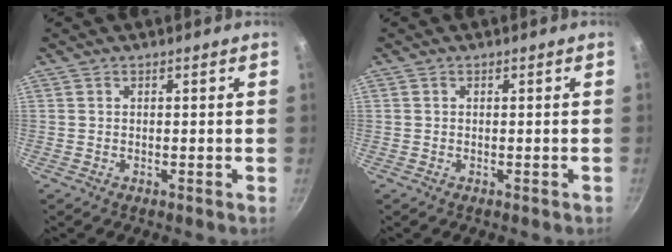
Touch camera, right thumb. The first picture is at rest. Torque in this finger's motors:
{"motor_torque": [0.29, -0.09, 0.17, -0.29, 0.04]}